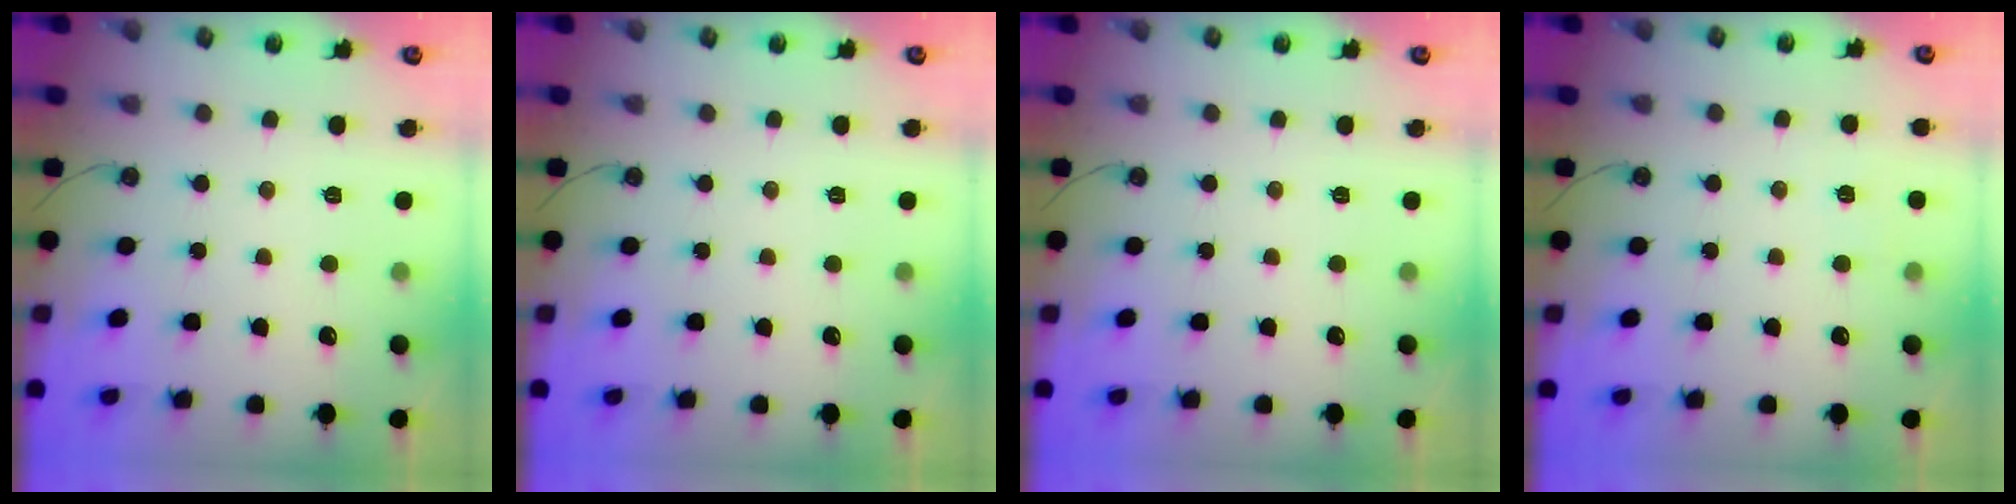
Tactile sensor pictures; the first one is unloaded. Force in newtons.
{"total": 0.0}
{"total": 0.0}
{"total": 2.5, "press": 2.4, "slide": 0.4}